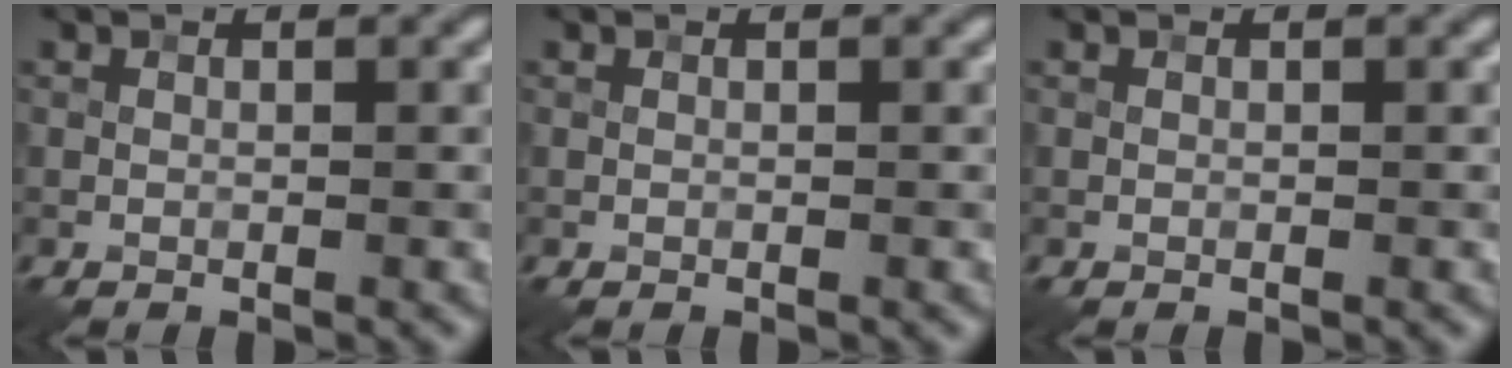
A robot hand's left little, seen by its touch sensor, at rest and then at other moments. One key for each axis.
{"total": 0.0}
{"total": 0.0}